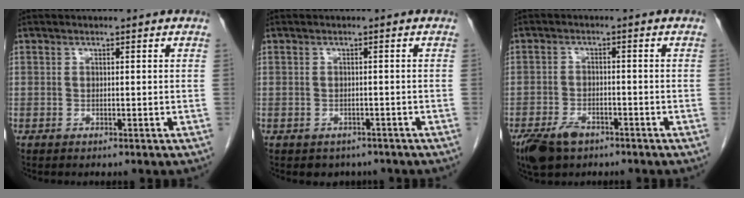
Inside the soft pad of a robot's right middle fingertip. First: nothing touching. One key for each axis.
{"total": 3.3, "fx": -2.6, "fy": 2.0, "fz": 0.4, "tx": -0.005, "ty": 0.006, "tz": -0.031}
{"total": 6.3, "fx": -4.2, "fy": 3.2, "fz": 3.3, "tx": -0.066, "ty": -0.005, "tz": -0.069}